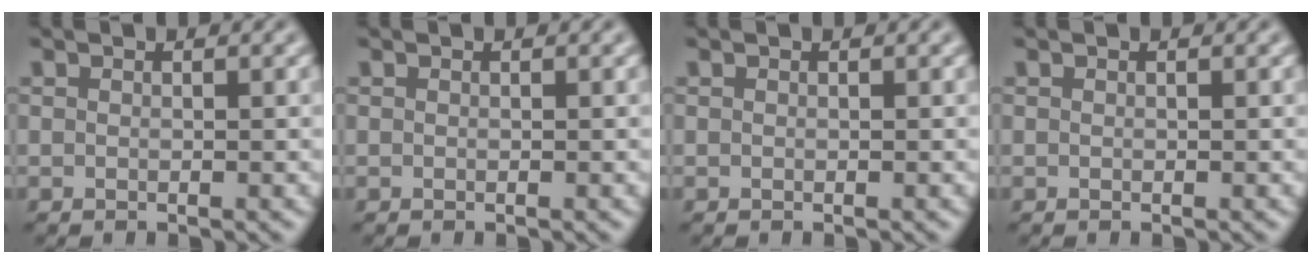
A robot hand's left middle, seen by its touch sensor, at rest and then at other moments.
{"total": 0.0}
{"total": 0.0}
{"total": 0.0}